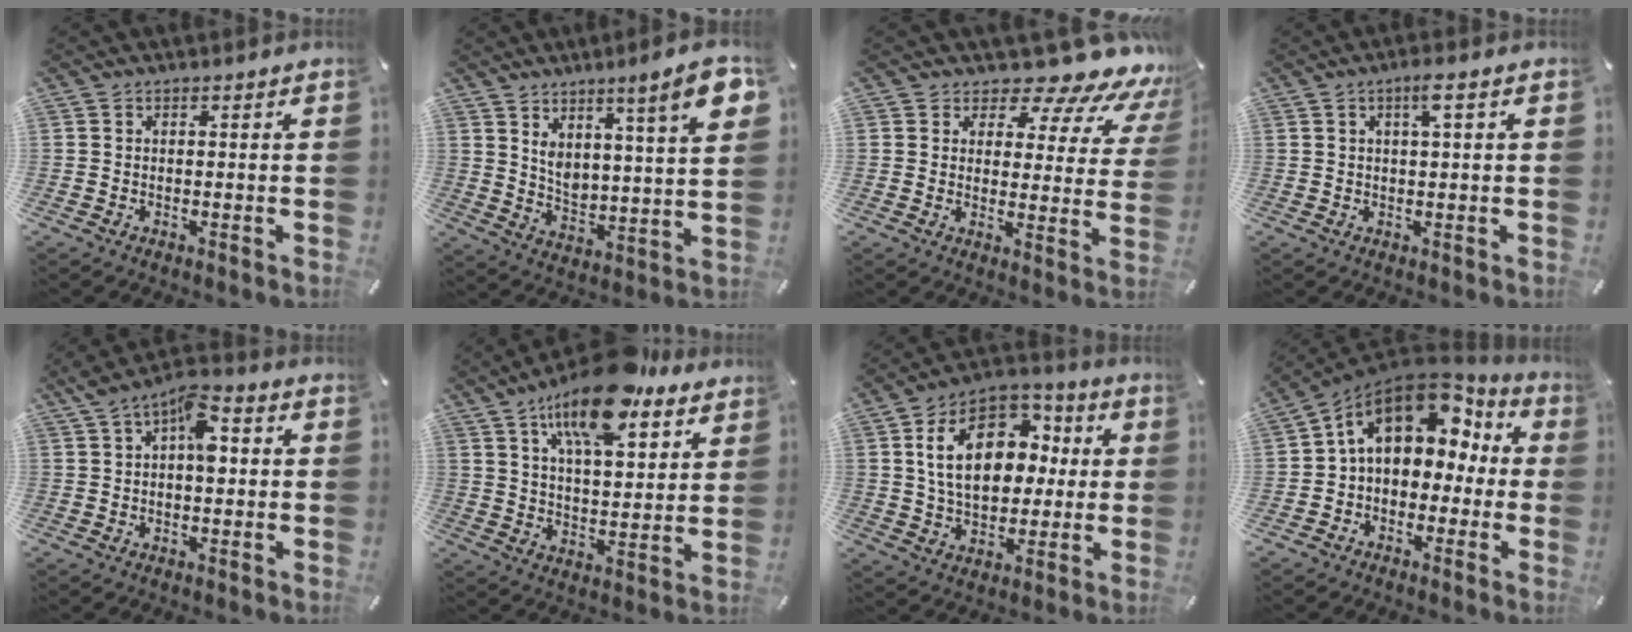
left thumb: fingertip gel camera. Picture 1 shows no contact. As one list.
[{"total": 11.9, "force": [8.0, 2.7, 8.4], "torque": [-0.133, -0.045, 0.129]}, {"total": 11.3, "force": [8.9, 4.7, 5.1], "torque": [-0.067, -0.075, 0.150]}, {"total": 3.5, "force": [1.5, 0.6, 3.1], "torque": [-0.063, 0.004, 0.023]}, {"total": 8.5, "force": [1.7, 4.7, 6.8], "torque": [-0.091, 0.003, 0.025]}, {"total": 16.9, "force": [11.9, 6.4, 10.2], "torque": [-0.173, -0.056, 0.201]}, {"total": 18.0, "force": [3.2, 13.0, 12.1], "torque": [-0.210, 0.004, 0.060]}, {"total": 13.0, "force": [4.6, 9.3, 7.8], "torque": [-0.127, -0.013, 0.083]}]